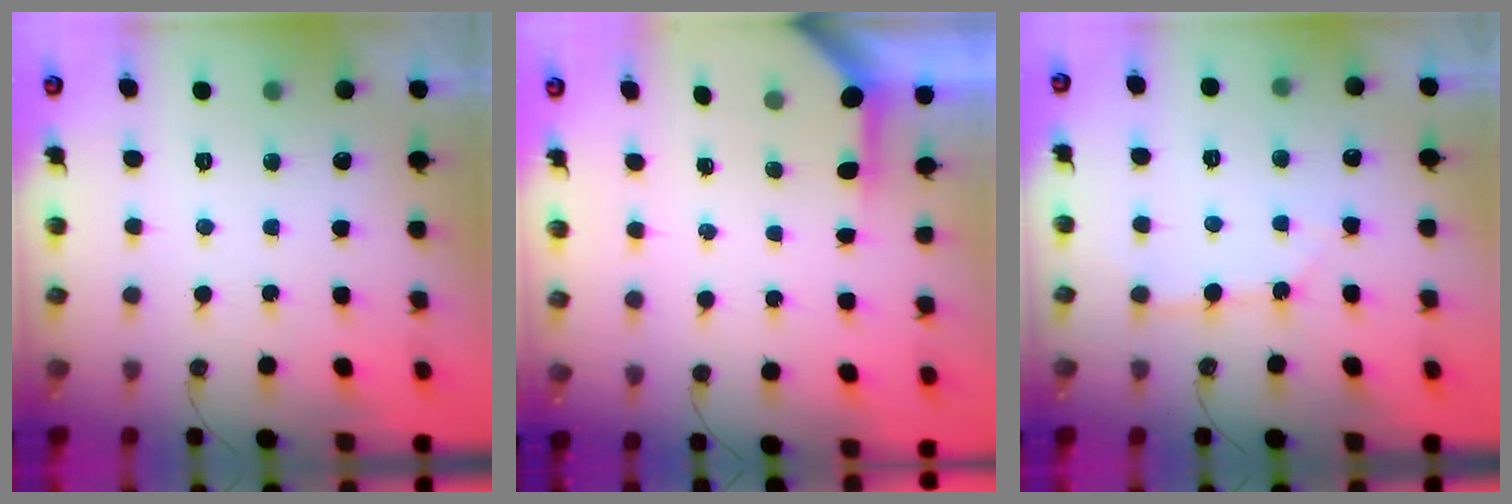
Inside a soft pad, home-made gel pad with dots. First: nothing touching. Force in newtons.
{"total": 3.5, "press": 3.5, "slide": 0.4}
{"total": 3.8, "press": 3.8, "slide": 0.4}